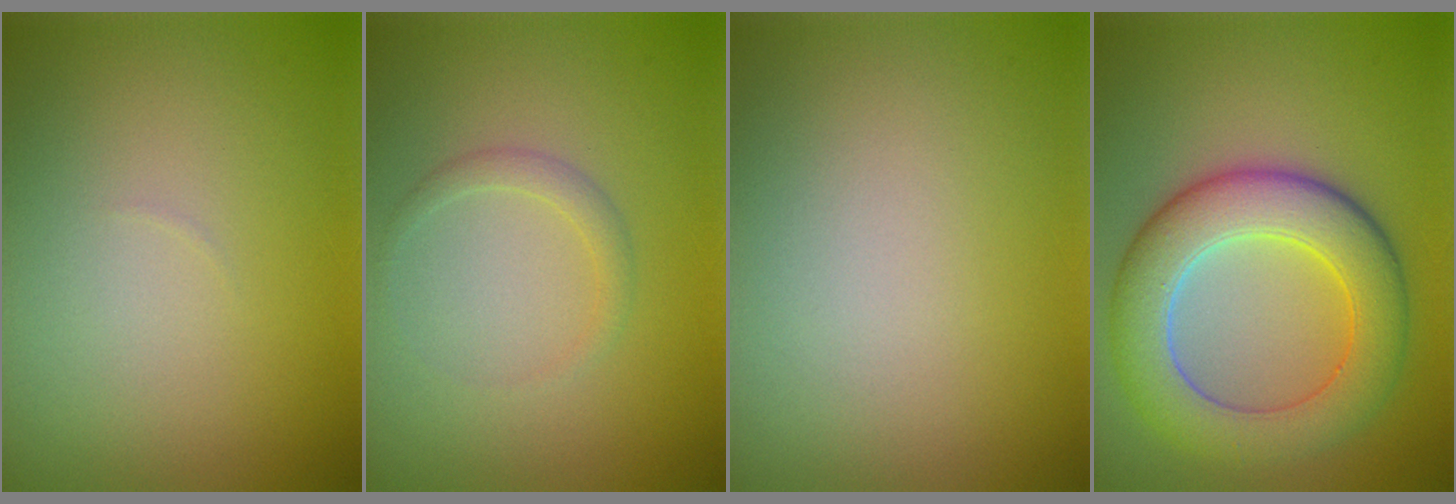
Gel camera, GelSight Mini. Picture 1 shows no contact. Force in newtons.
{"total": 1.2, "press": 1.2, "slide": 0.1}
{"total": 0.0}
{"total": 7.8, "press": 7.8, "slide": 0.4}